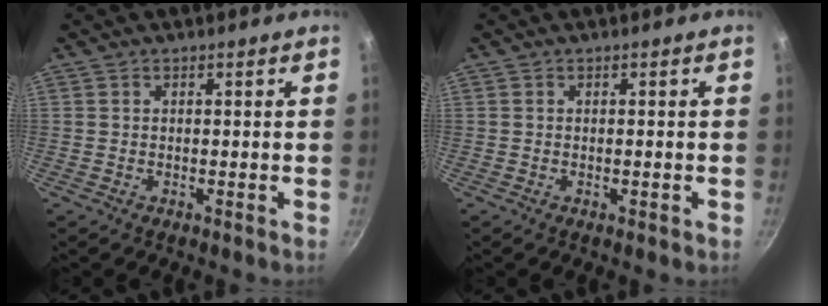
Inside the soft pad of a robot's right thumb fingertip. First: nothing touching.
{"total": 0.8, "force": [-0.3, 0.3, 0.7], "torque": [-0.010, 0.002, -0.004]}